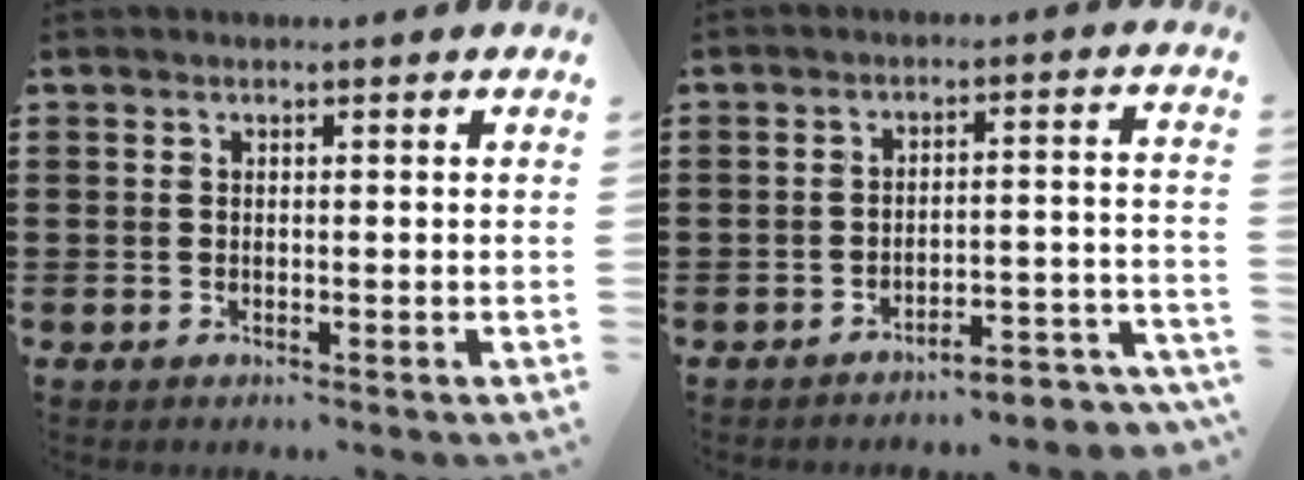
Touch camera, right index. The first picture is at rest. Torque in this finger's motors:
{"motor_torque": [-0.07, 0.14, -0.25, -0.19]}